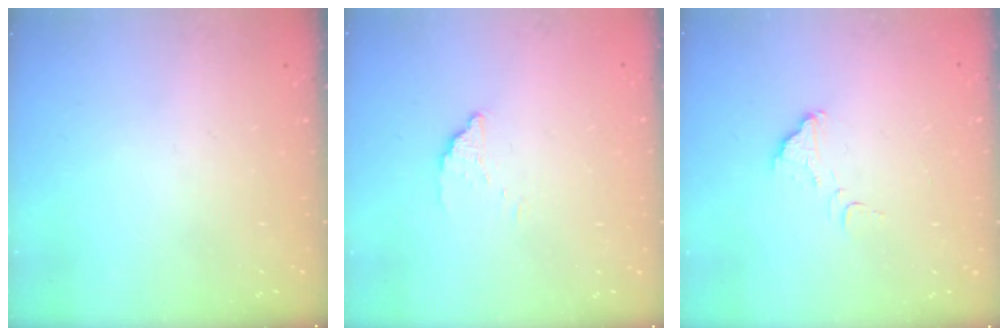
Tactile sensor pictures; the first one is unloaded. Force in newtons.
{"total": 1.8, "press": 1.8, "slide": 0.1}
{"total": 2.9, "press": 2.9, "slide": 0.1}